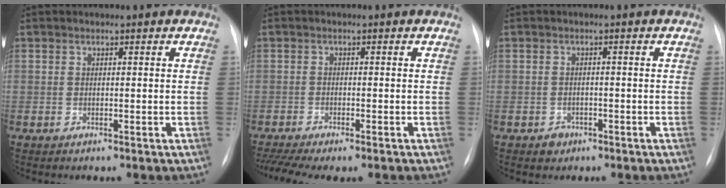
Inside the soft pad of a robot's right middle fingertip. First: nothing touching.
{"total": 10.4, "force": [-8.3, 2.5, 5.7], "torque": [-0.097, 0.002, -0.121]}
{"total": 2.0, "force": [-1.1, 1.6, 0.4], "torque": [-0.003, 0.005, -0.012]}